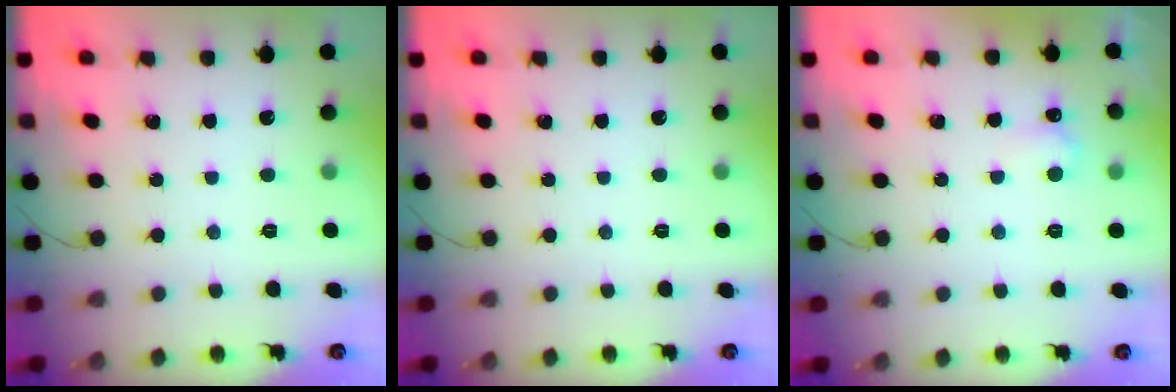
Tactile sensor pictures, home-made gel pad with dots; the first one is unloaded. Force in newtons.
{"total": 0.0}
{"total": 3.7, "press": 3.5, "slide": 1.1}